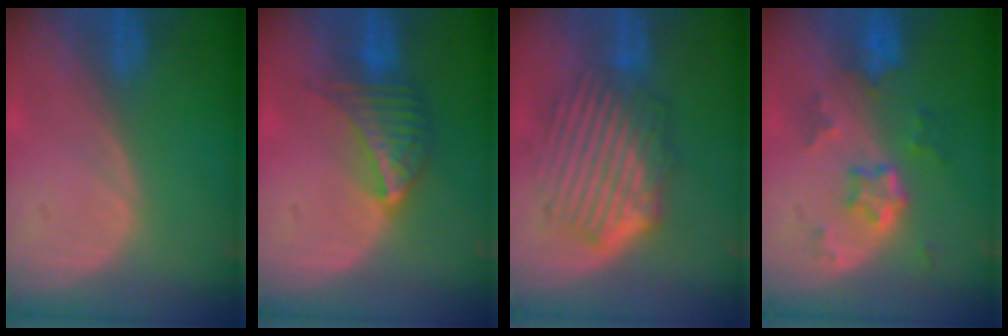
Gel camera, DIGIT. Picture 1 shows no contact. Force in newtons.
{"total": 7.1, "press": 6.3, "slide": 3.3}
{"total": 9.4, "press": 8.4, "slide": 4.4}
{"total": 5.9, "press": 5.3, "slide": 2.6}